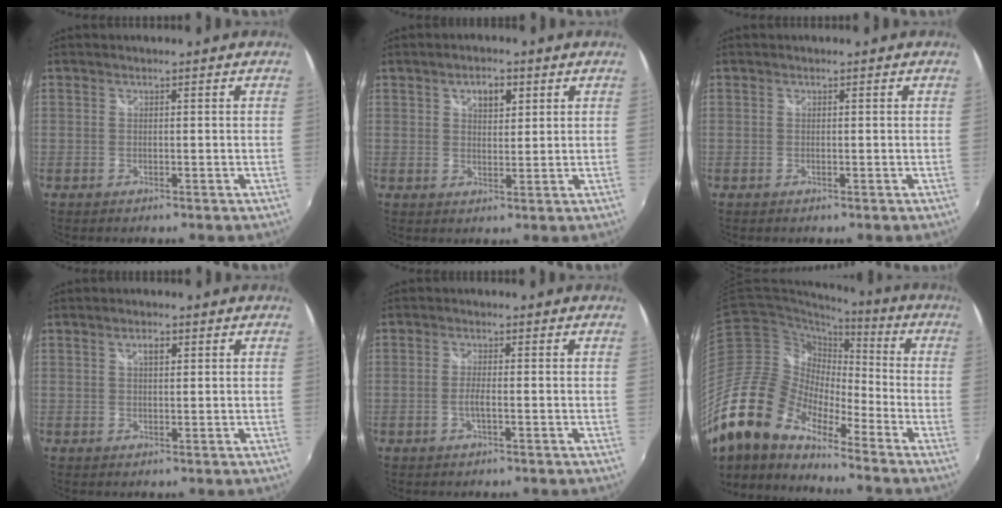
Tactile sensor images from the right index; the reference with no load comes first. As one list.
[{"total": 4.2, "force": [2.0, 2.4, 2.9], "torque": [-0.043, 0.009, 0.033]}, {"total": 0.0}, {"total": 2.0, "force": [0.9, 1.0, 1.6], "torque": [-0.025, 0.005, 0.014]}, {"total": 1.9, "force": [-0.8, 0.0, 1.7], "torque": [-0.034, -0.003, -0.015]}, {"total": 19.0, "force": [-13.9, 8.1, 10.0], "torque": [-0.189, -0.012, -0.285]}]